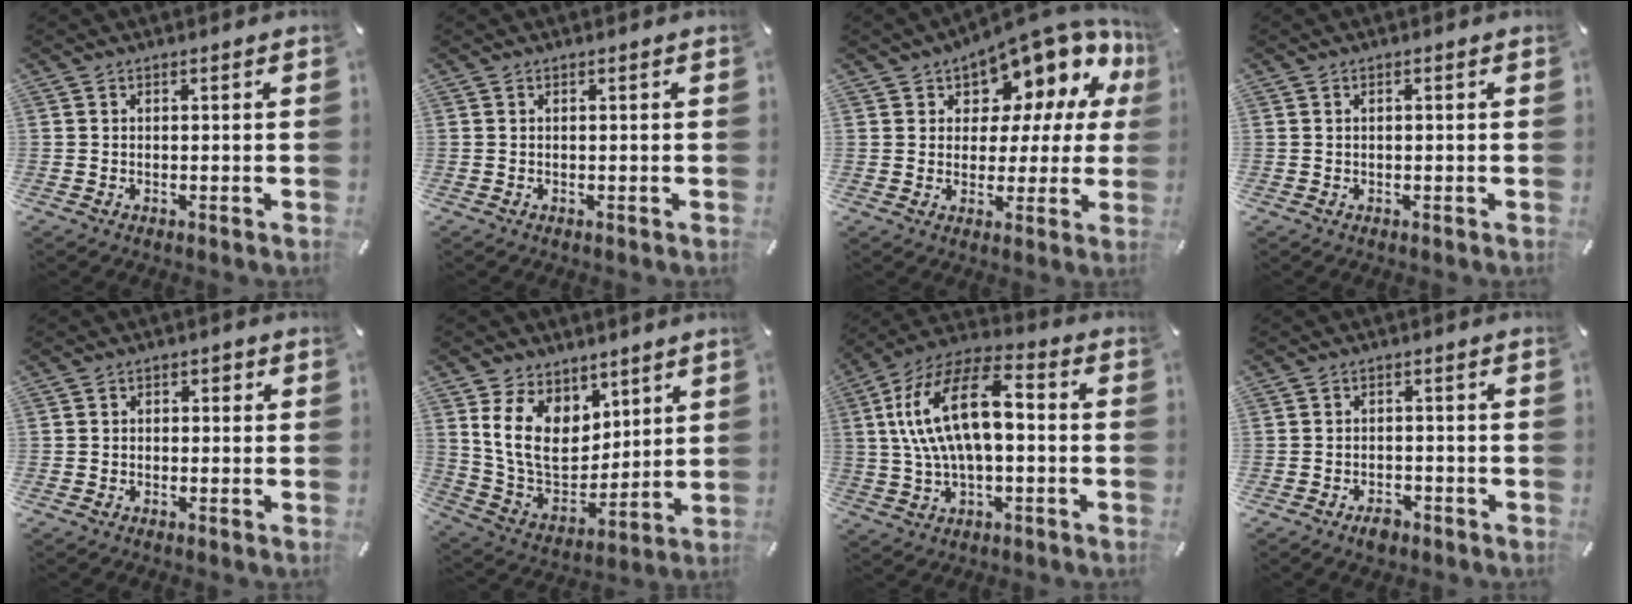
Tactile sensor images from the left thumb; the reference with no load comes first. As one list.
[{"total": 0.0}, {"total": 11.5, "force": [9.0, 5.4, 4.6], "torque": [-0.064, -0.095, 0.152]}, {"total": 0.8, "force": [-0.2, 0.2, 0.7], "torque": [-0.014, 0.000, -0.003]}, {"total": 1.9, "force": [-1.1, 1.4, 0.6], "torque": [-0.010, 0.011, -0.025]}, {"total": 13.9, "force": [5.8, 10.5, 6.9], "torque": [-0.146, -0.034, 0.115]}, {"total": 17.2, "force": [2.0, 8.7, 14.7], "torque": [-0.304, 0.010, 0.031]}, {"total": 3.5, "force": [-2.5, 1.9, 1.5], "torque": [-0.022, 0.014, -0.046]}]